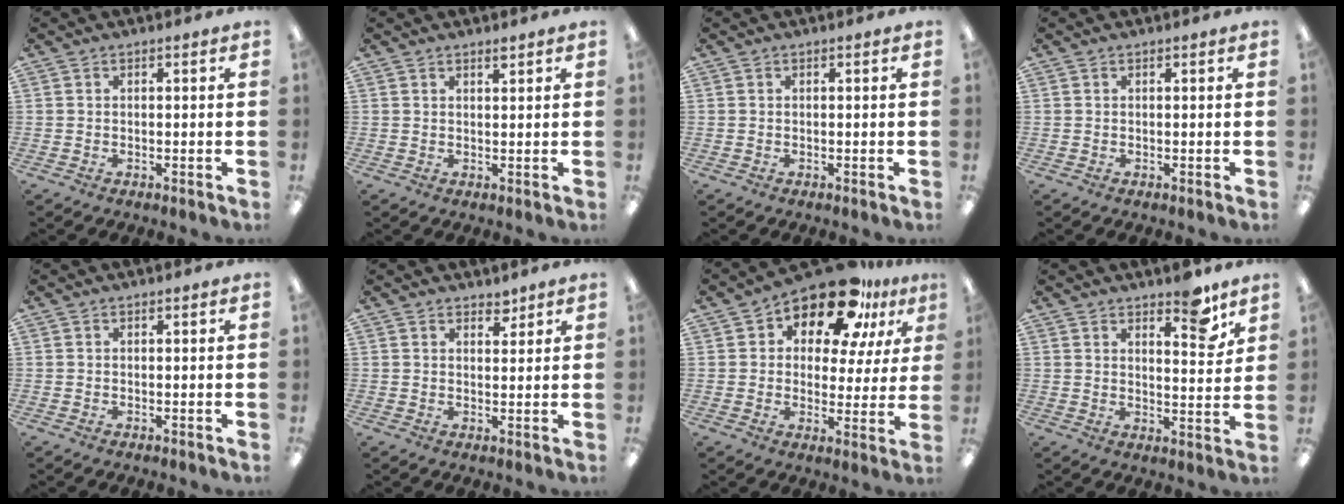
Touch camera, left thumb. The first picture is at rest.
{"total": 1.4, "force": [1.3, 0.1, 0.4], "torque": [-0.010, -0.003, 0.024]}
{"total": 0.0}
{"total": 0.0}
{"total": 0.0}
{"total": 2.7, "force": [2.4, 1.1, 0.5], "torque": [0.004, -0.014, 0.042]}
{"total": 15.5, "force": [11.1, 7.0, 8.1], "torque": [-0.129, -0.071, 0.192]}
{"total": 8.1, "force": [6.2, 2.7, 4.5], "torque": [-0.041, -0.045, 0.099]}